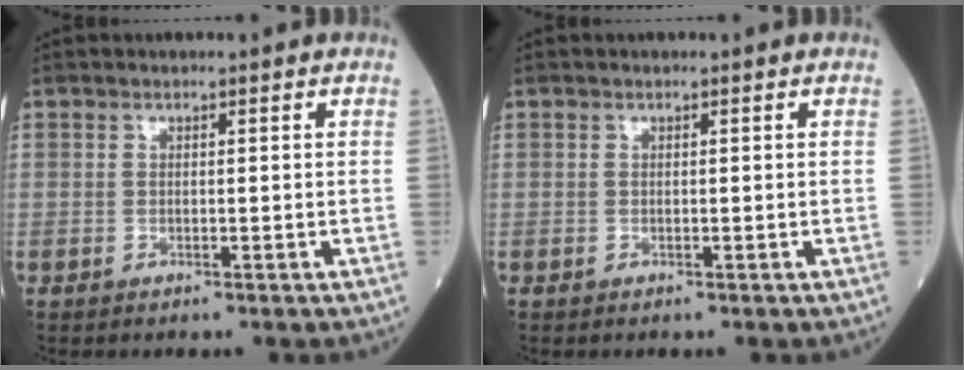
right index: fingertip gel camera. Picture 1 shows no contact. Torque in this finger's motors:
{"motor_torque": [0.02, 0.01, 0.00, 0.00]}